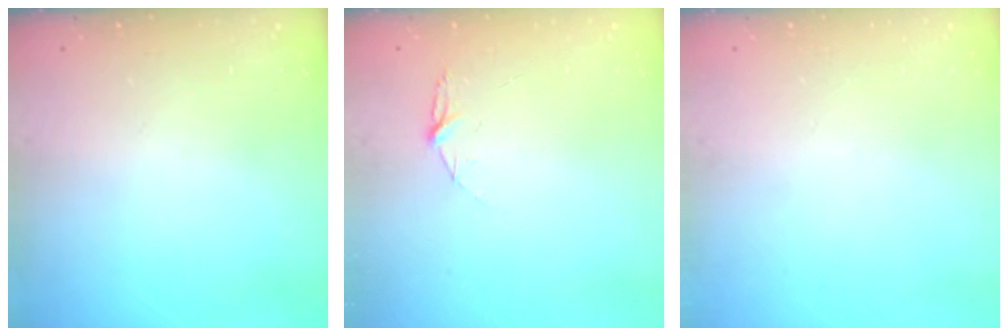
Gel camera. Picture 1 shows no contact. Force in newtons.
{"total": 4.0, "press": 4.0, "slide": 0.5}
{"total": 0.0}